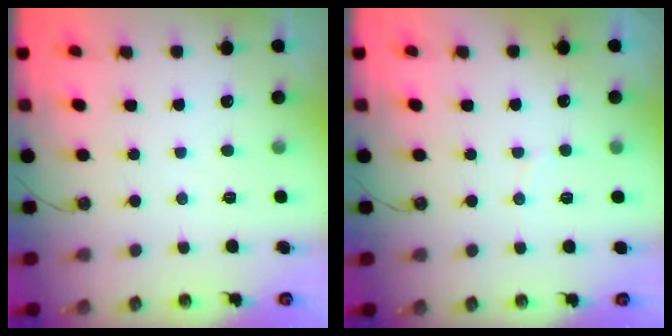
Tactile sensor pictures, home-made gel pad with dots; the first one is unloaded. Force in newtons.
{"total": 2.9, "press": 2.6, "slide": 1.2}